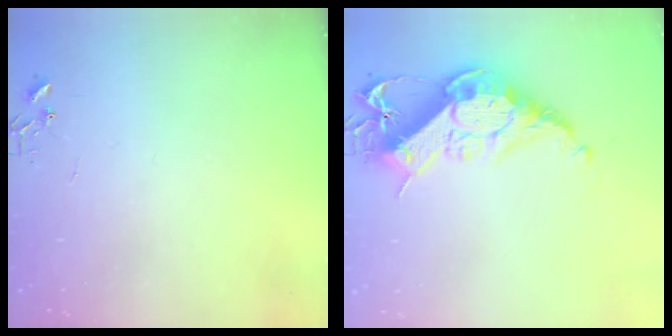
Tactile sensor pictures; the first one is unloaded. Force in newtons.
{"total": 18.5, "press": 18.4, "slide": 1.5}